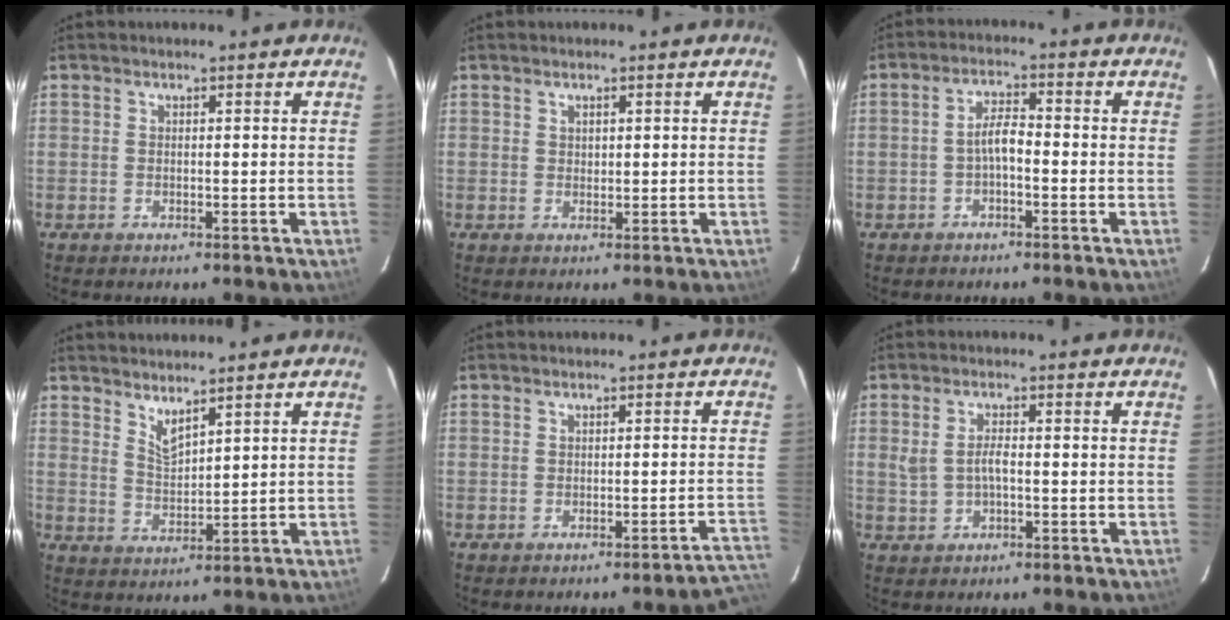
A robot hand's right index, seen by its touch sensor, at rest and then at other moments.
{"total": 1.0, "force": [0.7, 0.7, 0.3], "torque": [-0.002, 0.003, 0.012]}
{"total": 3.4, "force": [-1.4, 1.1, 2.9], "torque": [-0.057, 0.011, -0.026]}
{"total": 3.9, "force": [3.3, 0.8, 2.0], "torque": [-0.036, -0.009, 0.060]}
{"total": 4.9, "force": [-4.3, 0.6, 2.1], "torque": [-0.003, 0.020, -0.042]}
{"total": 3.3, "force": [-0.3, 1.6, 2.9], "torque": [-0.060, 0.002, 0.001]}